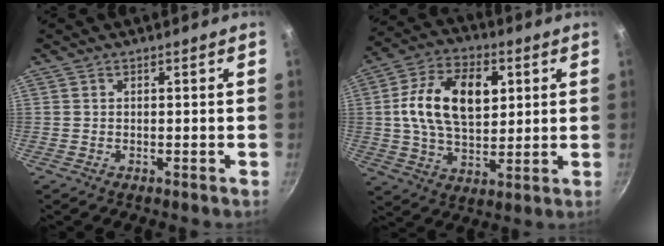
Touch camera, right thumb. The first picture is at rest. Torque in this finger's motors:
{"motor_torque": [0.34, 0.67, 0.34, -0.26, 0.34]}